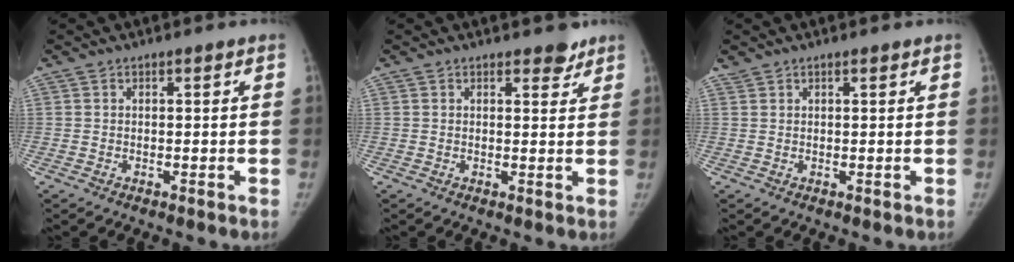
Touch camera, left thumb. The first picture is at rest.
{"total": 2.6, "force": [2.0, 1.3, 0.8], "torque": [0.008, -0.012, 0.024]}
{"total": 0.9, "force": [0.8, 0.4, 0.1], "torque": [0.002, -0.002, 0.014]}